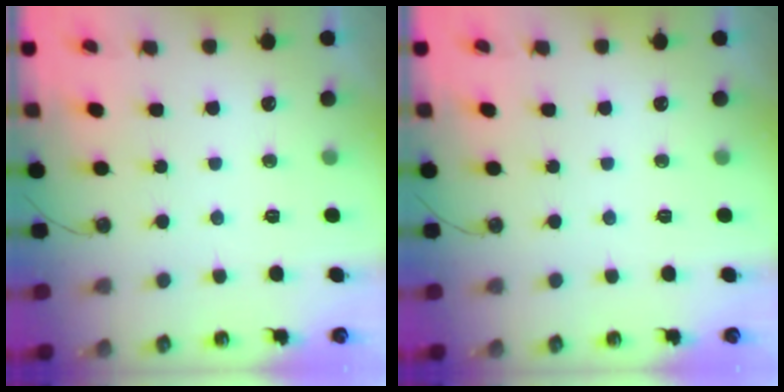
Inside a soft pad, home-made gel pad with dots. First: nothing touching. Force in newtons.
{"total": 0.0}